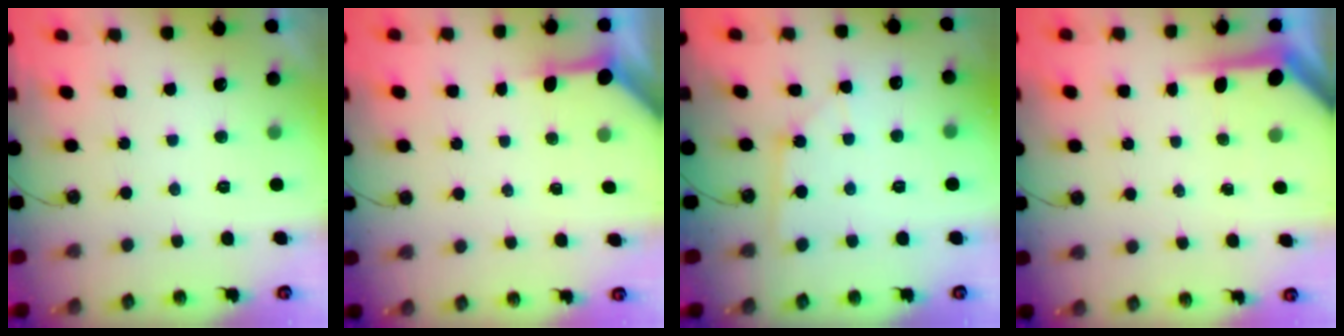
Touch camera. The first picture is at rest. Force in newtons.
{"total": 3.4, "press": 3.3, "slide": 0.4}
{"total": 2.7, "press": 2.7, "slide": 0.4}
{"total": 3.8, "press": 3.7, "slide": 0.4}